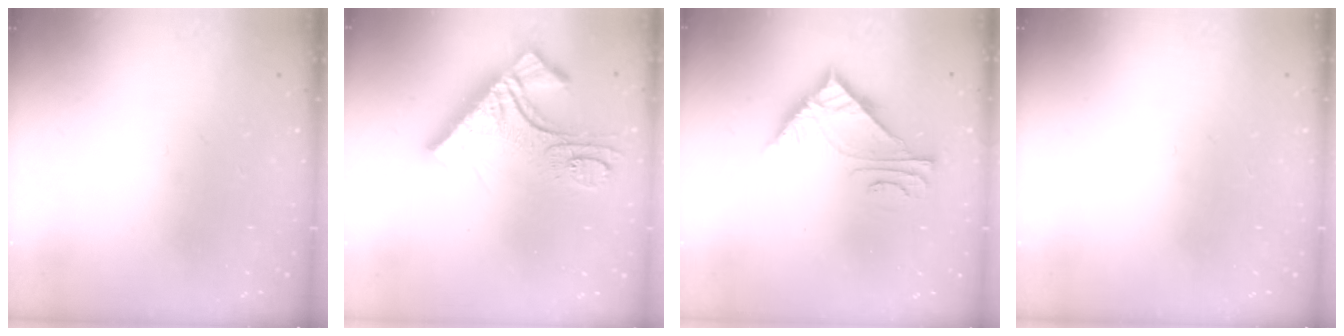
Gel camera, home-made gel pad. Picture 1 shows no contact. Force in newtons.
{"total": 15.9, "press": 15.8, "slide": 1.7}
{"total": 7.3, "press": 7.3, "slide": 0.5}
{"total": 0.0}